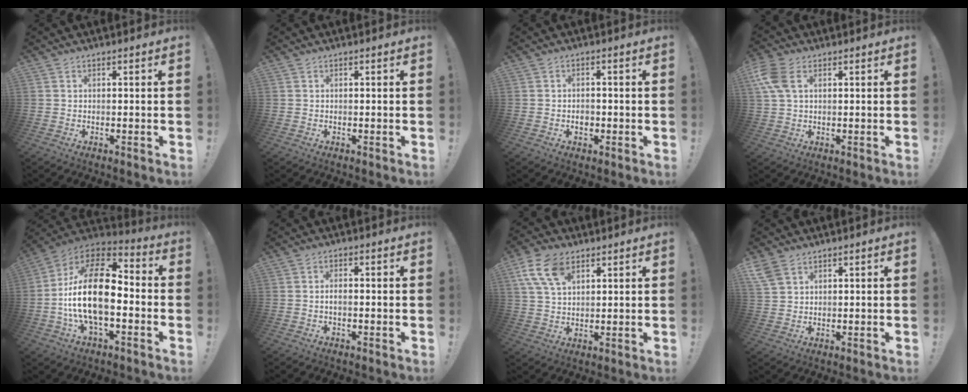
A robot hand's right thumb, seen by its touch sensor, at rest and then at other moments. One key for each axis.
{"total": 0.0}
{"total": 2.2, "fx": -0.8, "fy": 1.7, "fz": 1.1, "tx": -0.002, "ty": 0.000, "tz": -0.018}
{"total": 7.5, "fx": 2.6, "fy": 4.3, "fz": 5.5, "tx": -0.126, "ty": 0.003, "tz": 0.049}
{"total": 22.2, "fx": -2.4, "fy": 11.1, "fz": 19.1, "tx": -0.359, "ty": 0.020, "tz": -0.039}
{"total": 1.8, "fx": -0.5, "fy": 0.5, "fz": 1.7, "tx": -0.036, "ty": 0.002, "tz": -0.010}
{"total": 11.0, "fx": 5.6, "fy": 6.4, "fz": 7.0, "tx": -0.139, "ty": -0.007, "tz": 0.109}
{"total": 4.5, "fx": 2.9, "fy": 2.5, "fz": 2.4, "tx": -0.050, "ty": -0.010, "tz": 0.060}